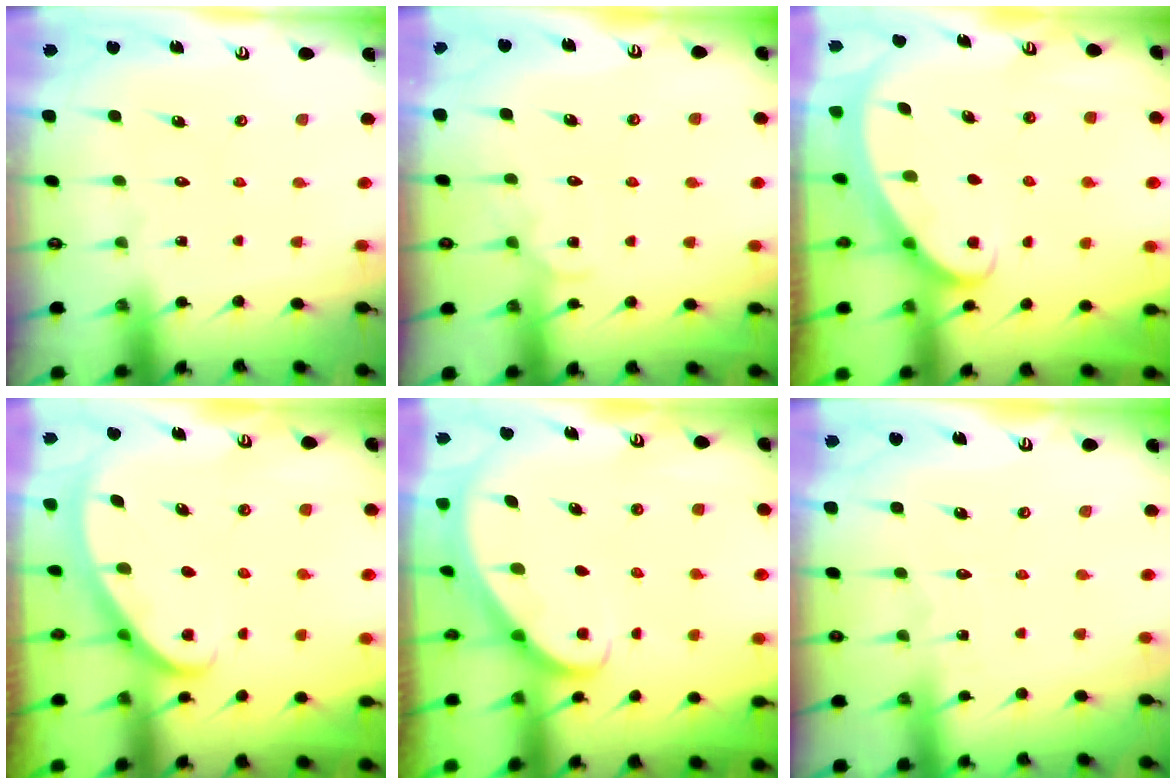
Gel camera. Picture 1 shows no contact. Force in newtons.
{"total": 5.2, "press": 5.2, "slide": 0.5}
{"total": 2.0, "press": 2.0, "slide": 0.2}
{"total": 3.0, "press": 3.0, "slide": 0.1}
{"total": 2.2, "press": 2.2, "slide": 0.1}
{"total": 2.2, "press": 2.2, "slide": 0.2}